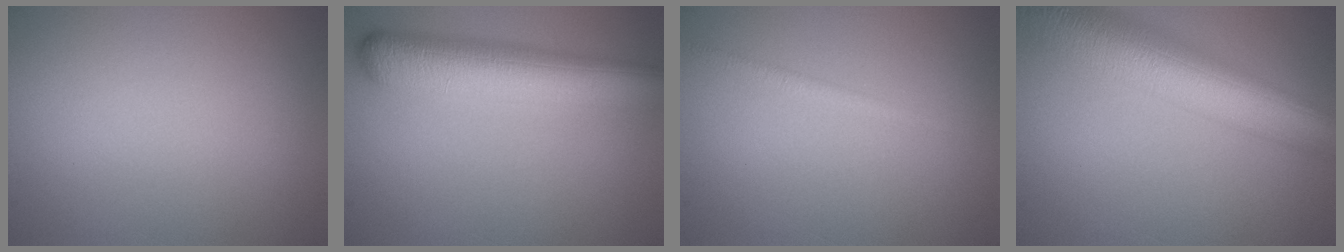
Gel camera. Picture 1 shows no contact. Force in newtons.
{"total": 7.7, "press": 7.7, "slide": 0.3}
{"total": 1.1, "press": 1.1, "slide": 0.1}
{"total": 11.0, "press": 11.0, "slide": 0.6}